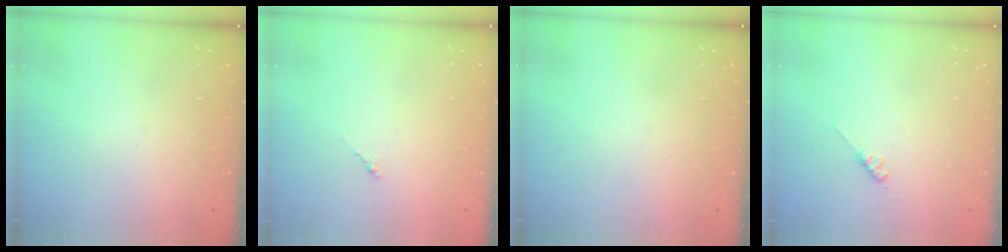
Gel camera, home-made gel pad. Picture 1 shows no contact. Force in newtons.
{"total": 0.8, "press": 0.6, "slide": 0.4}
{"total": 0.0}
{"total": 2.8, "press": 2.8, "slide": 0.5}